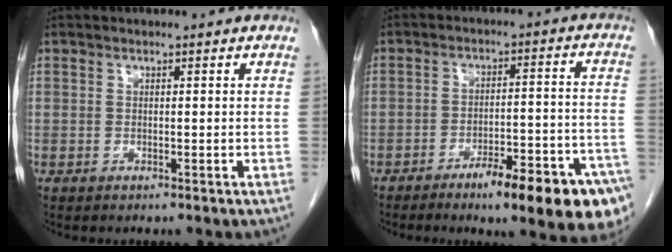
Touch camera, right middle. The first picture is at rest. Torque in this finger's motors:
{"motor_torque": [1.11, -1.03, 0.30, 0.10]}